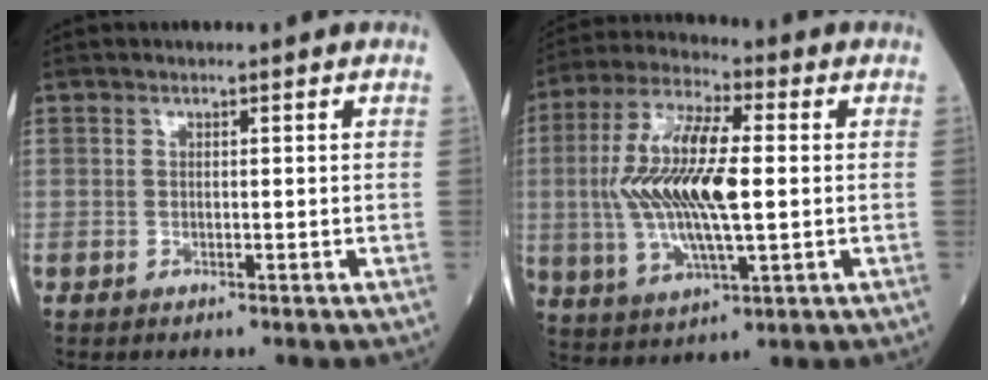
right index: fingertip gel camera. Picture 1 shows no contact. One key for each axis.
{"total": 15.1, "fx": 0.3, "fy": 3.8, "fz": 14.6, "tx": -0.308, "ty": 0.006, "tz": 0.007}